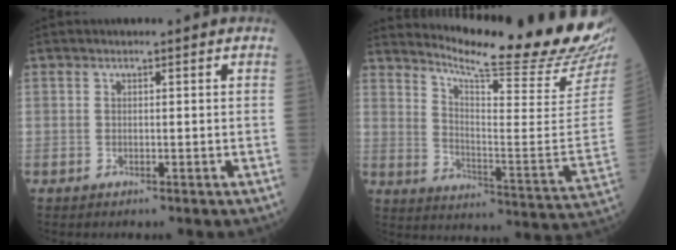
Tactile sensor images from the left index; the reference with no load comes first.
{"total": 22.7, "force": [21.0, -1.1, 8.5], "torque": [-0.152, -0.121, 0.276]}